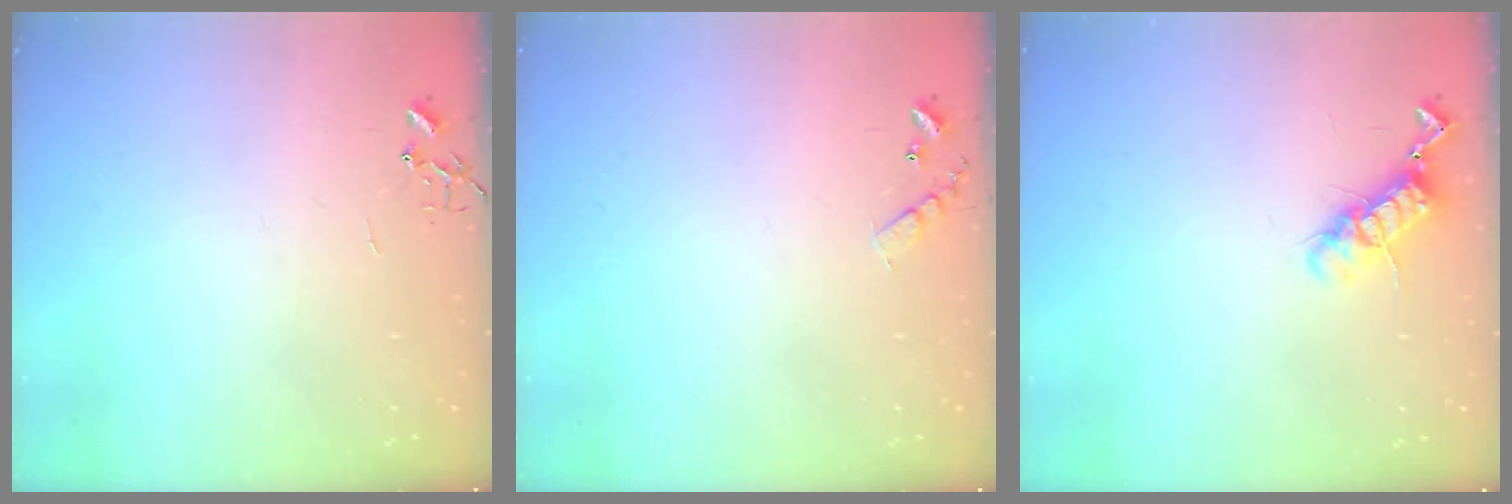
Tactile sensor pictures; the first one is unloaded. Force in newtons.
{"total": 6.7, "press": 6.6, "slide": 0.4}
{"total": 11.5, "press": 11.4, "slide": 1.2}